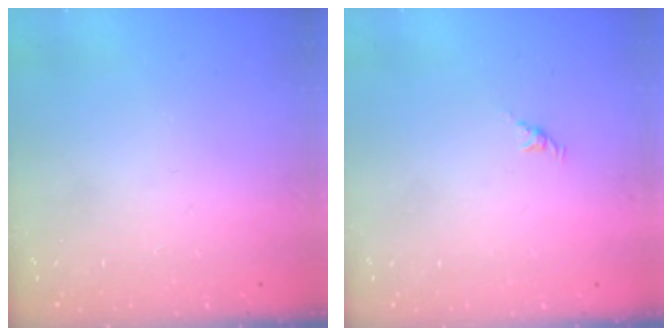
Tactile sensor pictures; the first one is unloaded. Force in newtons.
{"total": 2.1, "press": 2.0, "slide": 0.7}